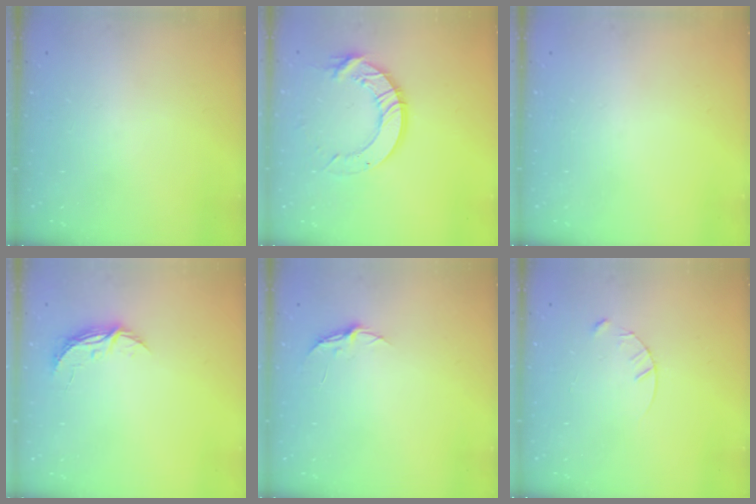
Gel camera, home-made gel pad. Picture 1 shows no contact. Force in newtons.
{"total": 11.6, "press": 11.6, "slide": 1.2}
{"total": 0.0}
{"total": 4.6, "press": 4.6, "slide": 0.4}
{"total": 3.8, "press": 3.8, "slide": 0.3}
{"total": 3.4, "press": 3.4, "slide": 0.3}